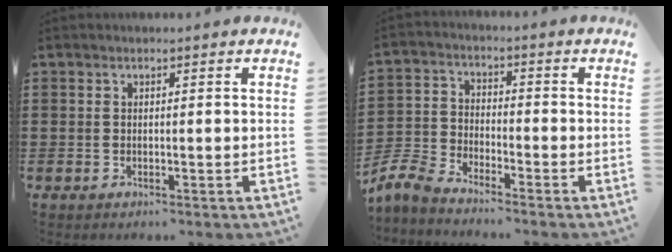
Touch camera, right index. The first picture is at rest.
{"total": 5.5, "force": [-5.3, 0.6, 1.3], "torque": [-0.058, -0.008, -0.113]}